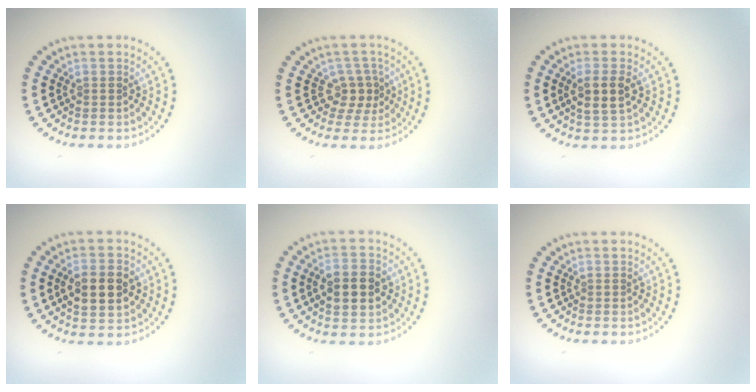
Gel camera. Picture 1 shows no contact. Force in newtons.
{"total": 2.1, "press": 1.6, "slide": 1.4}
{"total": 2.7, "press": 2.5, "slide": 1.1}
{"total": 4.5, "press": 4.5, "slide": 0.2}
{"total": 4.6, "press": 4.6, "slide": 0.1}
{"total": 0.0}